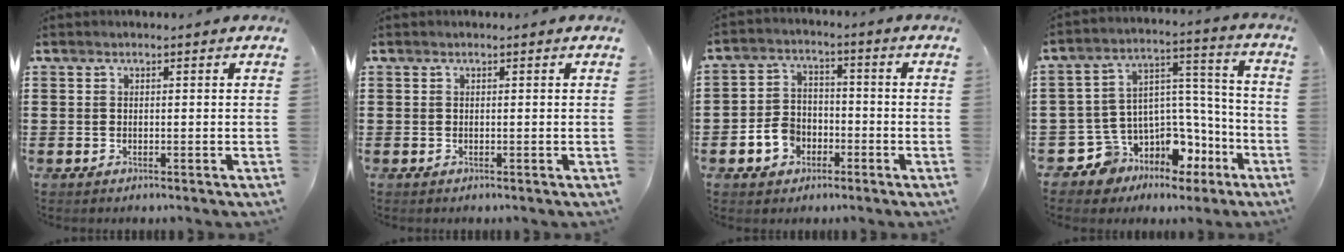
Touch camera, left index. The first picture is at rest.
{"total": 0.0}
{"total": 5.4, "force": [-2.5, 4.2, 2.1], "torque": [-0.058, 0.012, -0.051]}
{"total": 9.1, "force": [-5.9, 6.4, 2.5], "torque": [-0.064, 0.000, -0.098]}